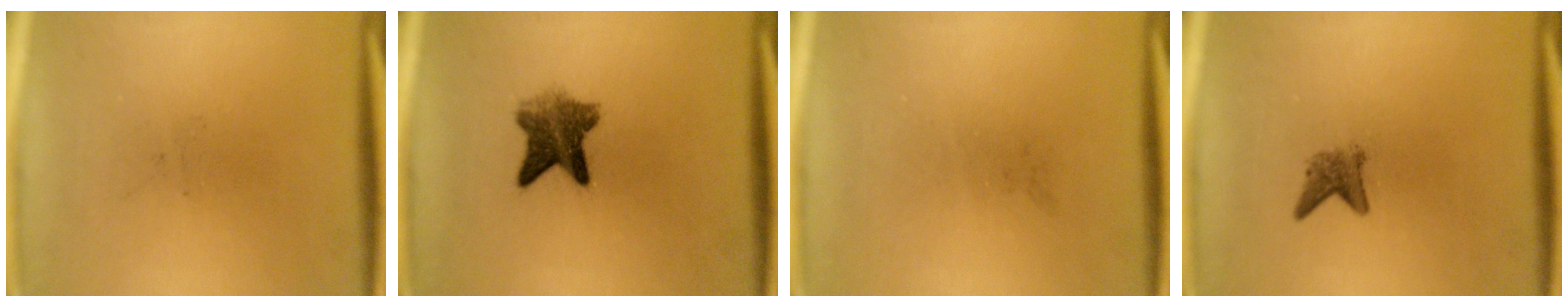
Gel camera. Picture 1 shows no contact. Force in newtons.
{"total": 6.3}
{"total": 0.0}
{"total": 2.1}